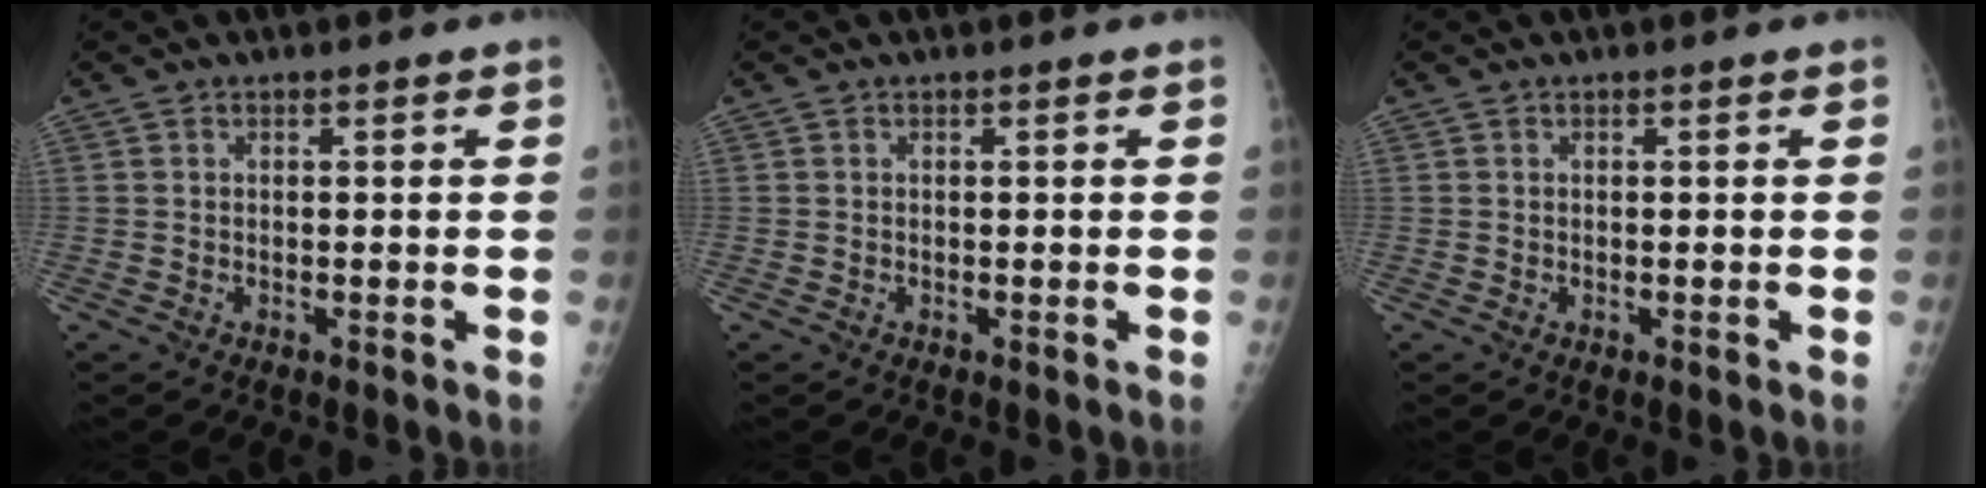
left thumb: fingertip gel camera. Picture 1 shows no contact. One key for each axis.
{"total": 0.0}
{"total": 0.0}